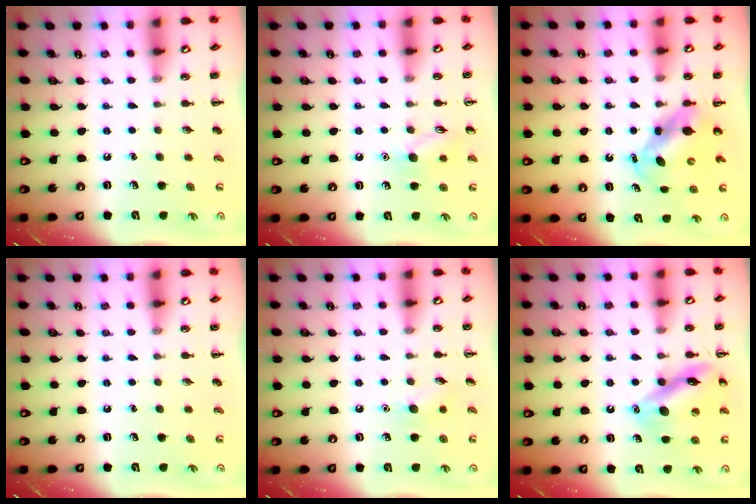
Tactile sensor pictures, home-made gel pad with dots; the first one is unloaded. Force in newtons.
{"total": 7.9, "press": 7.9, "slide": 1.1}
{"total": 5.6, "press": 5.5, "slide": 0.8}
{"total": 0.0}
{"total": 6.4, "press": 6.1, "slide": 1.9}
{"total": 13.2, "press": 13.1, "slide": 1.6}